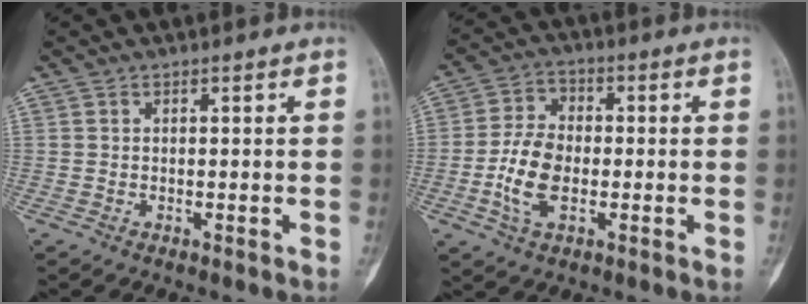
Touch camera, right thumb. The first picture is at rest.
{"total": 9.3, "force": [-1.9, 5.8, 7.0], "torque": [-0.135, 0.013, -0.042]}